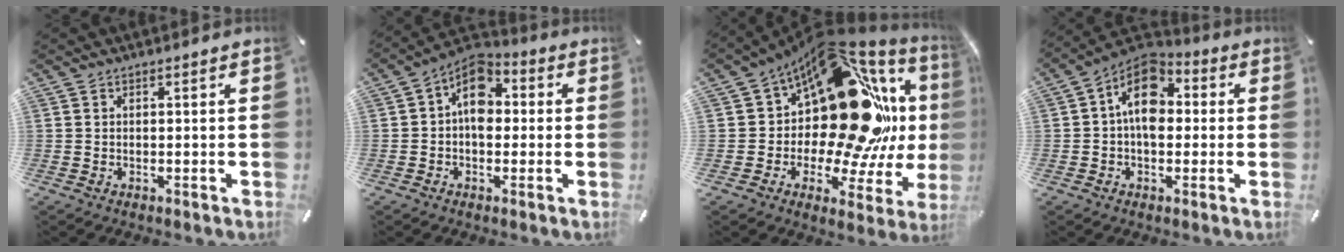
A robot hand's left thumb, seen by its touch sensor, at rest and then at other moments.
{"total": 8.9, "force": [1.0, 6.3, 6.2], "torque": [-0.100, -0.001, 0.017]}
{"total": 24.8, "force": [5.7, 15.4, 18.6], "torque": [-0.266, -0.081, 0.122]}
{"total": 11.5, "force": [1.3, 7.8, 8.4], "torque": [-0.138, -0.002, 0.023]}